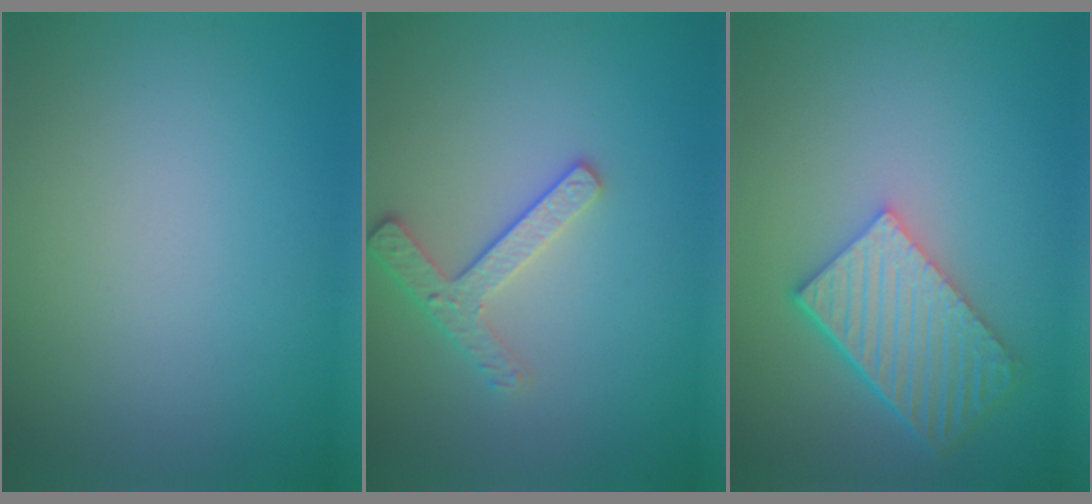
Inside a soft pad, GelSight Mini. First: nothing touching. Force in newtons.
{"total": 2.4, "press": 2.3, "slide": 0.8}
{"total": 5.7, "press": 4.3, "slide": 3.8}